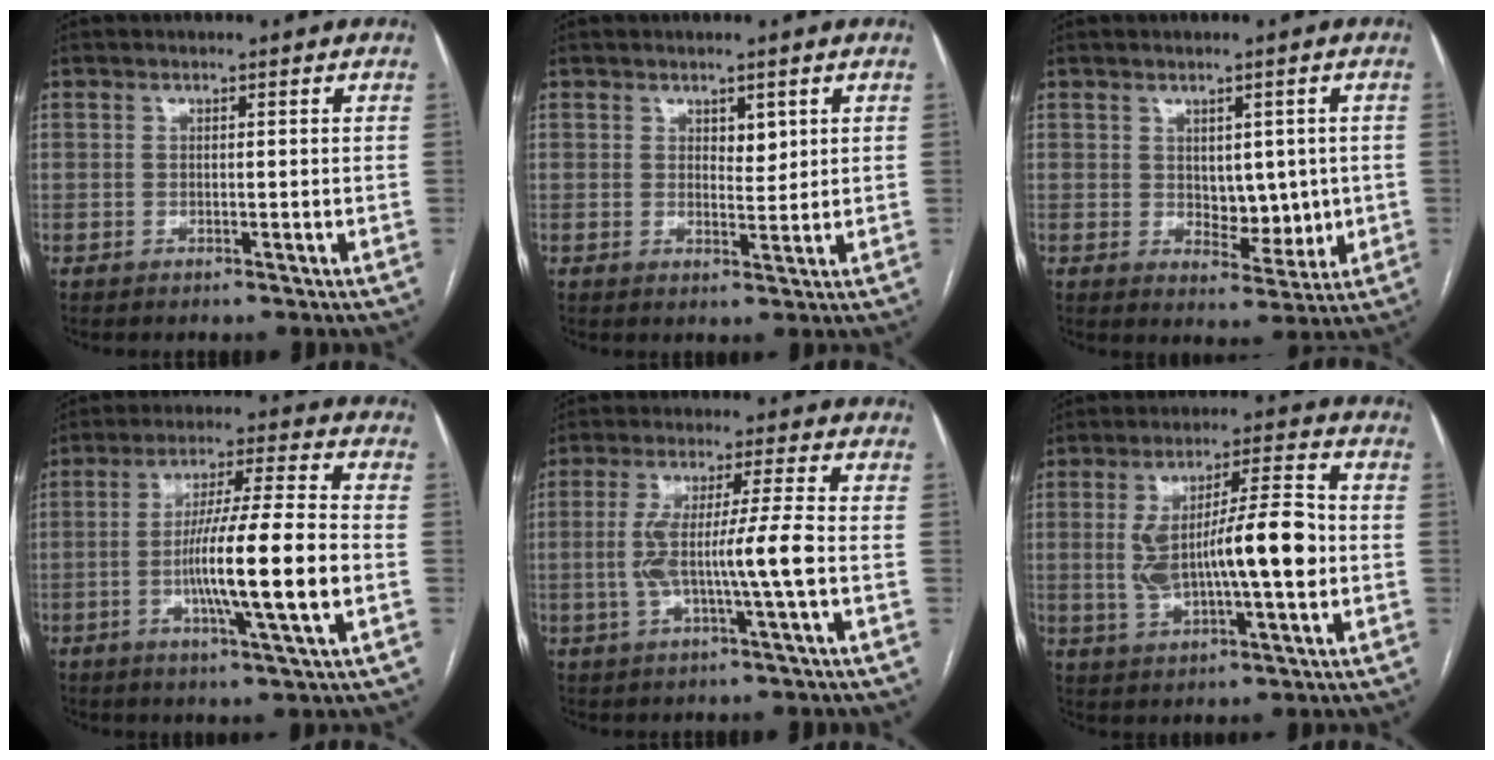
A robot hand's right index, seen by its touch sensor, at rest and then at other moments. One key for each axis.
{"total": 2.3, "fx": 1.1, "fy": 1.3, "fz": 1.6, "tx": -0.020, "ty": -0.003, "tz": 0.021}
{"total": 5.8, "fx": 0.3, "fy": 3.3, "fz": 4.7, "tx": -0.059, "ty": -0.003, "tz": 0.018}
{"total": 14.2, "fx": -2.9, "fy": -0.3, "fz": 13.9, "tx": -0.243, "ty": -0.004, "tz": -0.056}
{"total": 9.0, "fx": -1.4, "fy": -0.6, "fz": 8.9, "tx": -0.173, "ty": 0.008, "tz": -0.026}
{"total": 13.5, "fx": -0.7, "fy": 2.6, "fz": 13.2, "tx": -0.236, "ty": 0.019, "tz": -0.007}